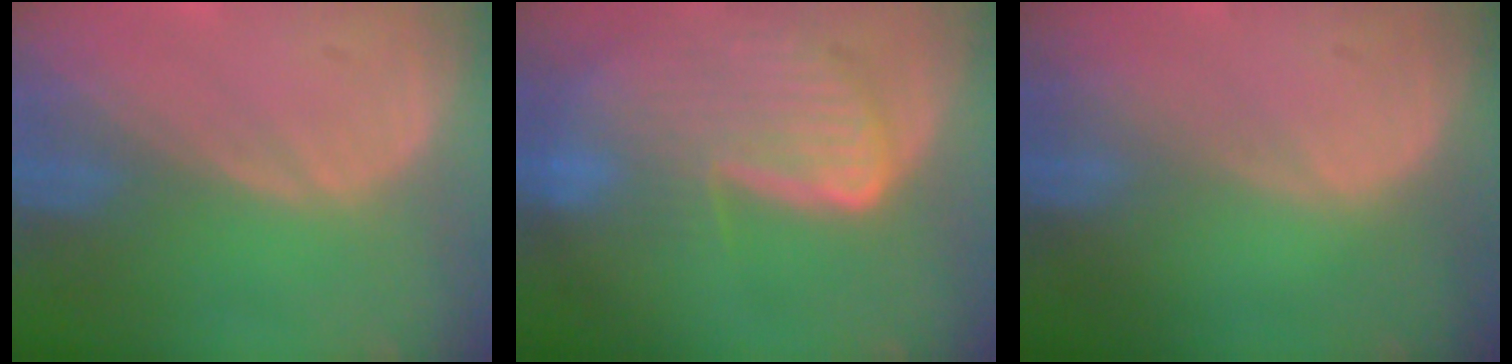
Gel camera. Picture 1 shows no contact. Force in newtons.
{"total": 9.2, "press": 8.1, "slide": 4.5}
{"total": 0.0}